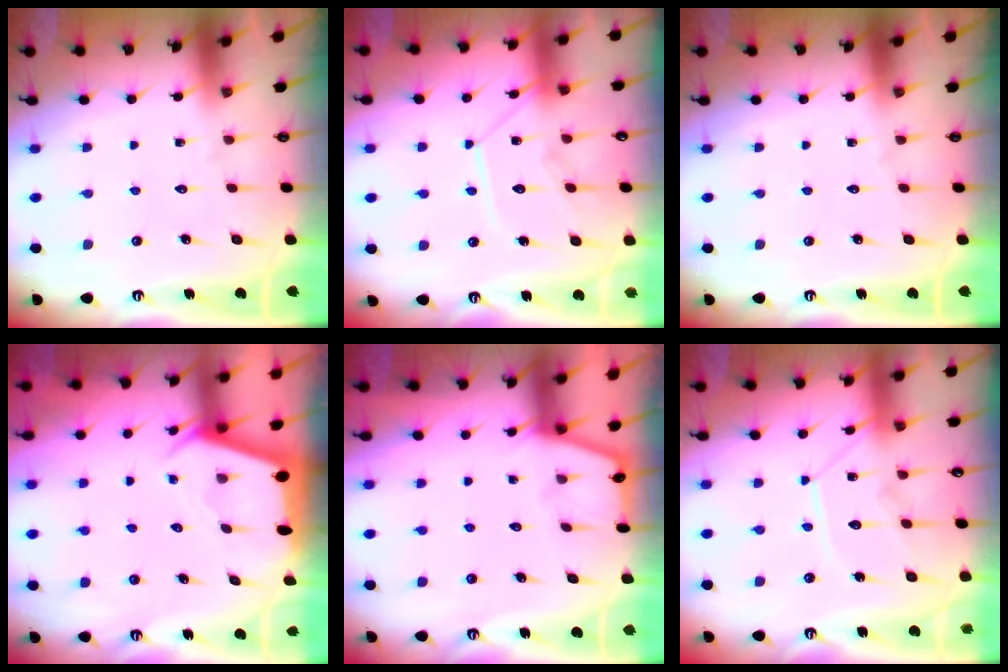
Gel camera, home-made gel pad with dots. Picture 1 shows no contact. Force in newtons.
{"total": 11.7, "press": 11.6, "slide": 1.2}
{"total": 0.0}
{"total": 2.3, "press": 2.3, "slide": 0.3}
{"total": 1.6, "press": 1.6, "slide": 0.3}
{"total": 11.3, "press": 11.3, "slide": 1.1}